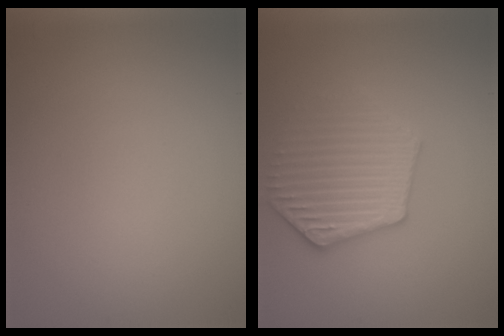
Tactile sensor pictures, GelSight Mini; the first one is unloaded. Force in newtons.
{"total": 3.9, "press": 3.7, "slide": 1.2}